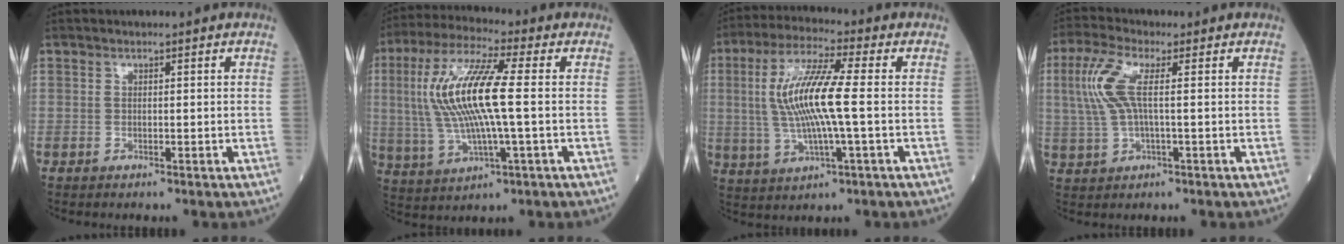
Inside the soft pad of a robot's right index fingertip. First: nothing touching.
{"total": 14.3, "force": [0.8, 2.0, 14.1], "torque": [-0.304, 0.014, 0.015]}
{"total": 12.0, "force": [0.3, 1.3, 12.0], "torque": [-0.248, 0.010, 0.005]}
{"total": 6.9, "force": [1.2, 1.7, 6.6], "torque": [-0.166, 0.015, 0.023]}